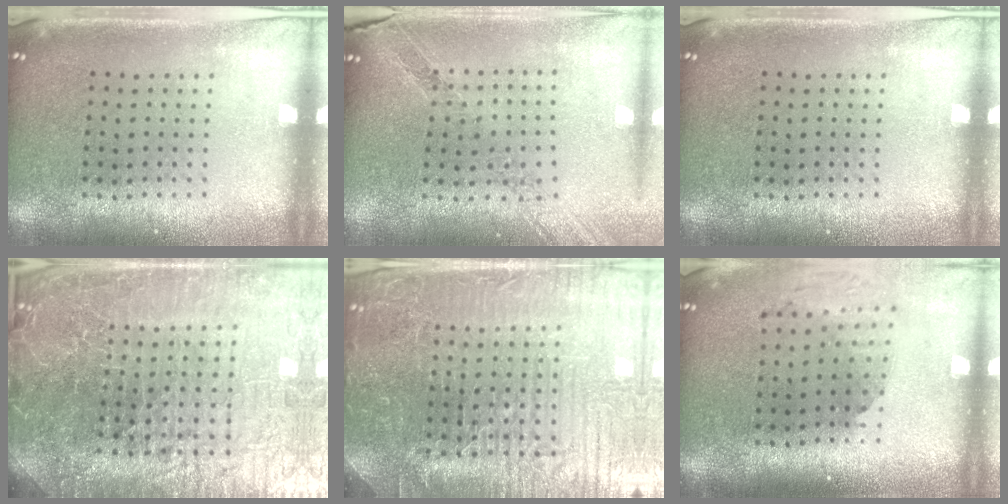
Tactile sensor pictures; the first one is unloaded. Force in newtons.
{"total": 1.1, "press": 1.1, "slide": 0.2}
{"total": 0.0}
{"total": 7.4, "press": 6.4, "slide": 3.6}
{"total": 6.2, "press": 5.6, "slide": 2.5}
{"total": 1.9, "press": 1.5, "slide": 1.2}